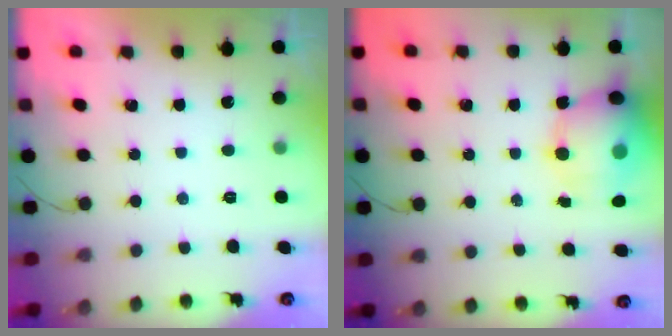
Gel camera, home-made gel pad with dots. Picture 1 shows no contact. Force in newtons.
{"total": 14.6, "press": 14.0, "slide": 3.9}